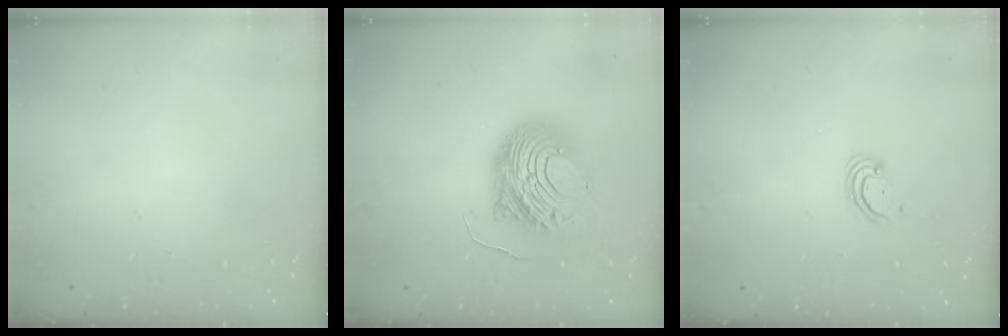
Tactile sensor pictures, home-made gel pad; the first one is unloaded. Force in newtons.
{"total": 14.1, "press": 14.0, "slide": 1.3}
{"total": 2.8, "press": 2.8, "slide": 0.3}